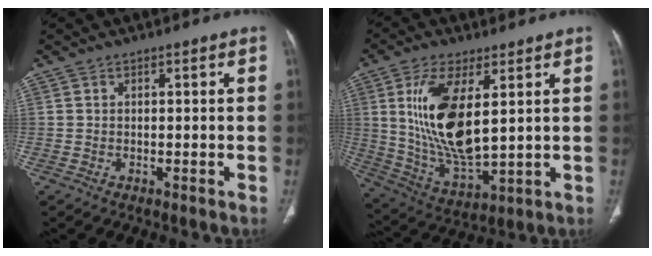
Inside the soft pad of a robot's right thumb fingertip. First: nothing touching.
{"total": 16.7, "force": [3.9, 6.9, 14.7], "torque": [-0.288, -0.028, 0.089]}